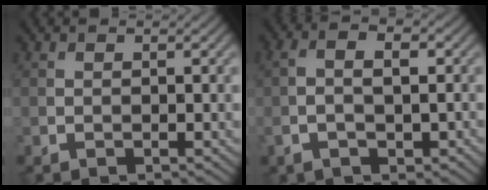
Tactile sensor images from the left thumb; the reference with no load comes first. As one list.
[{"total": 5.0, "force": [-1.0, 2.3, 4.3], "torque": [-0.085, 0.003, -0.019]}]